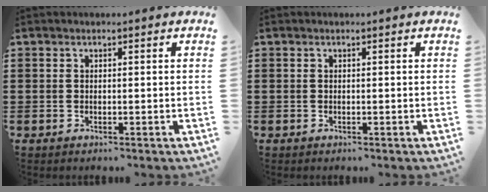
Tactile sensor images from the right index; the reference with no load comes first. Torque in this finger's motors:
{"motor_torque": [-0.09, 0.03, 0.00, 0.00]}